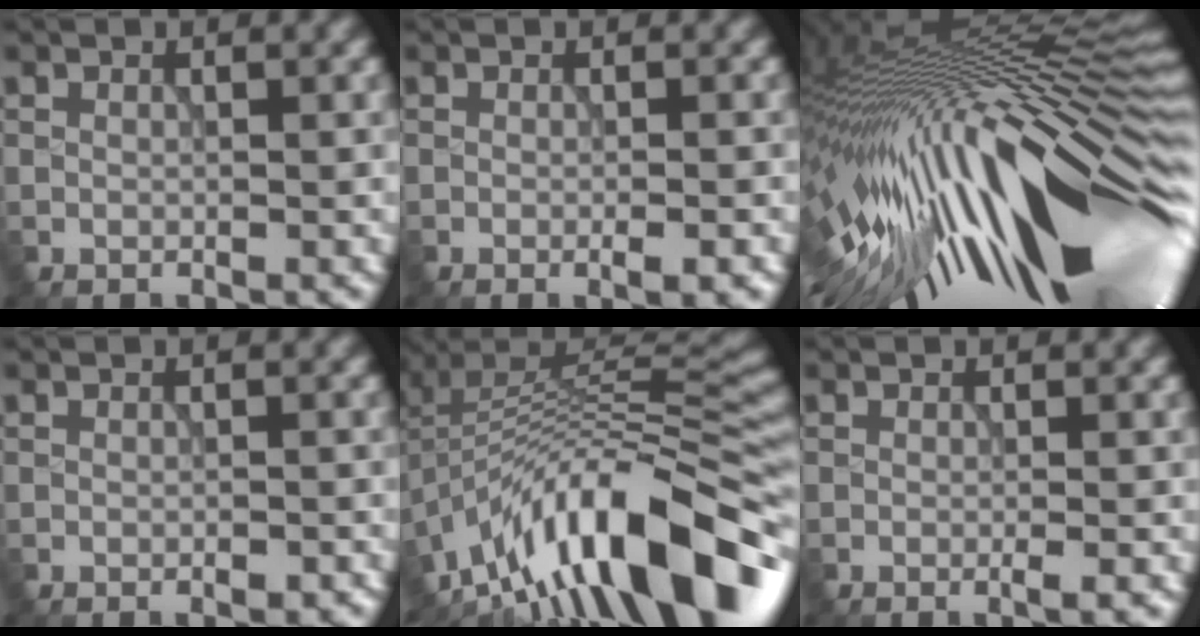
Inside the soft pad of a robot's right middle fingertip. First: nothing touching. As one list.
[{"total": 1.7, "force": [-0.6, 0.3, 1.5], "torque": [-0.017, 0.000, -0.010]}, {"total": 18.6, "force": [-2.0, 6.2, 17.4], "torque": [-0.263, -0.009, -0.037]}, {"total": 1.0, "force": [-0.6, 0.4, 0.8], "torque": [-0.013, -0.001, -0.007]}, {"total": 14.3, "force": [-7.5, 4.5, 11.3], "torque": [-0.190, 0.037, -0.128]}, {"total": 1.2, "force": [-0.3, 0.2, 1.1], "torque": [-0.013, -0.002, -0.008]}]